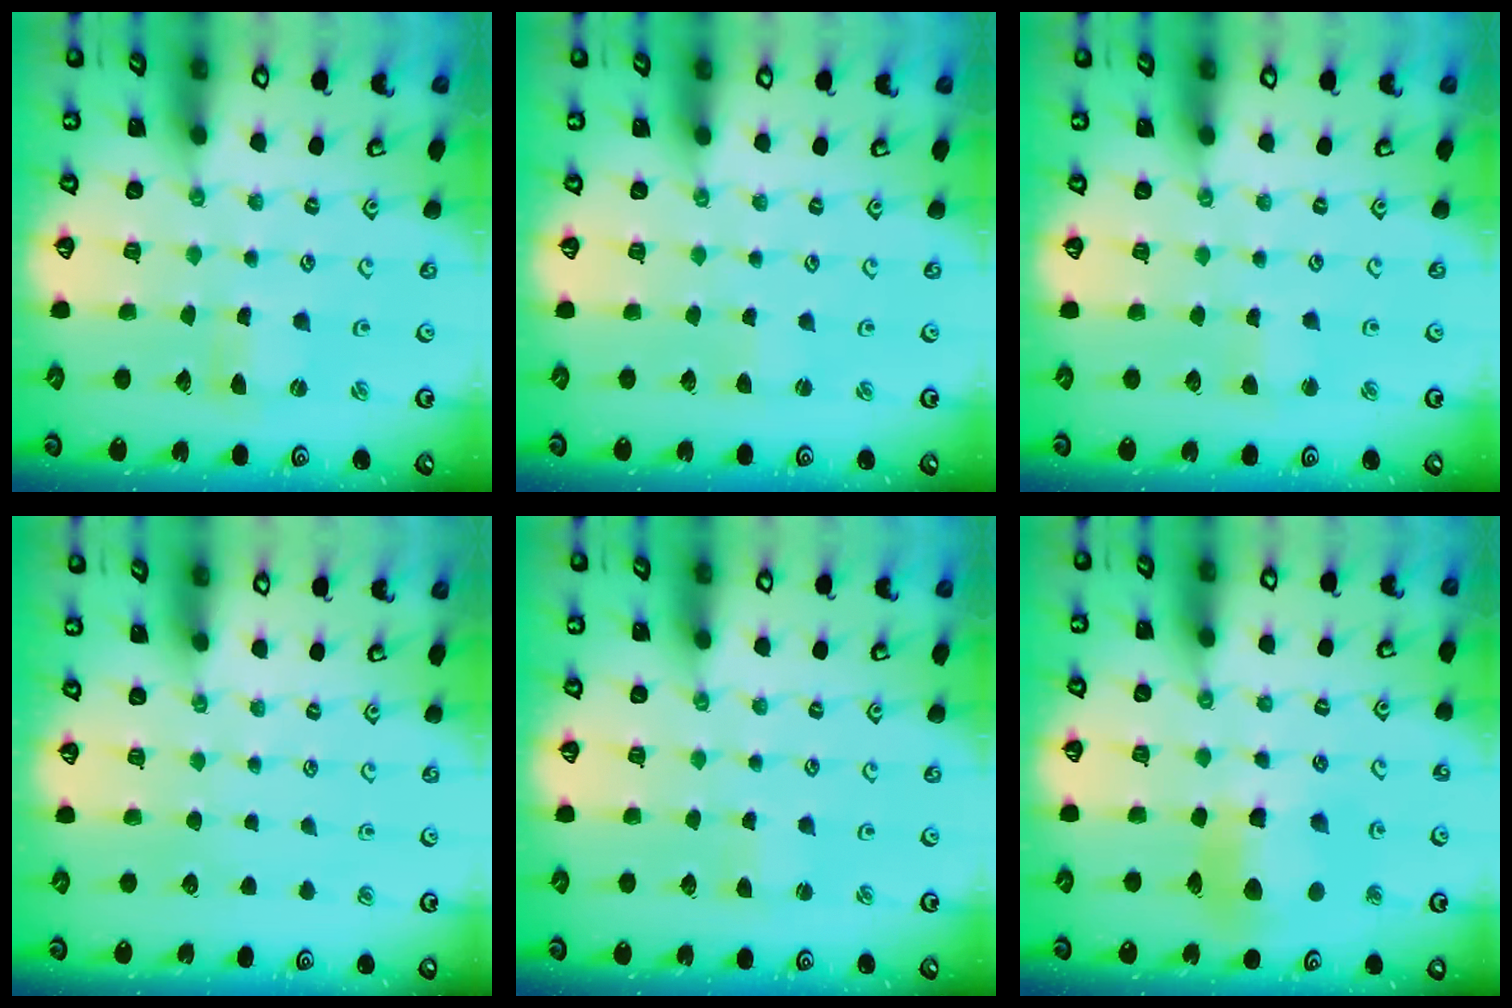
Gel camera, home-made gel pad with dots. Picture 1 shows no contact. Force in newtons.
{"total": 1.1, "press": 1.1, "slide": 0.2}
{"total": 2.2, "press": 2.2, "slide": 0.3}
{"total": 0.0}
{"total": 1.5, "press": 1.4, "slide": 0.2}
{"total": 10.5, "press": 10.4, "slide": 1.2}